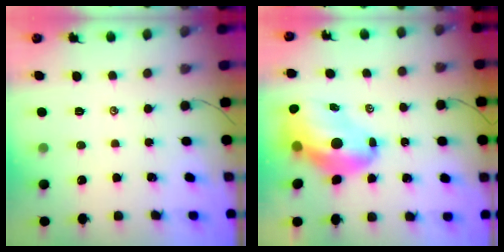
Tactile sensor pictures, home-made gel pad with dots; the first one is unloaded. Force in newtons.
{"total": 13.7, "press": 13.2, "slide": 3.7}